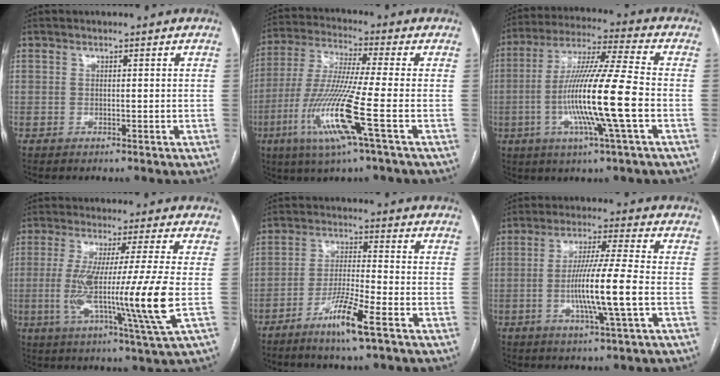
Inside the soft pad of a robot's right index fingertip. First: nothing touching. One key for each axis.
{"total": 14.1, "fx": -5.1, "fy": -0.9, "fz": 13.1, "tx": -0.275, "ty": -0.026, "tz": -0.104}
{"total": 15.8, "fx": -3.4, "fy": -0.7, "fz": 15.4, "tx": -0.295, "ty": -0.008, "tz": -0.073}
{"total": 15.5, "fx": -1.9, "fy": -1.6, "fz": 15.3, "tx": -0.288, "ty": -0.030, "tz": -0.041}
{"total": 8.1, "fx": -4.8, "fy": -0.1, "fz": 6.6, "tx": -0.129, "ty": -0.012, "tz": -0.090}
{"total": 10.8, "fx": -2.2, "fy": -0.6, "fz": 10.6, "tx": -0.200, "ty": -0.009, "tz": -0.047}